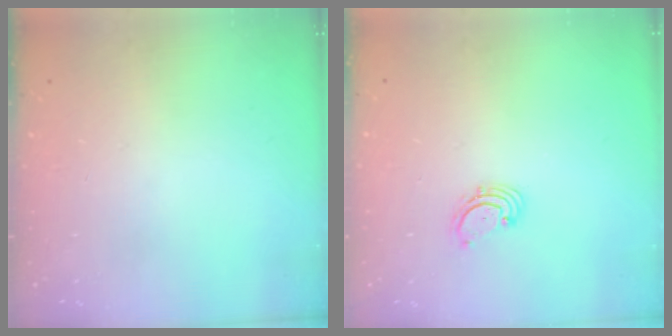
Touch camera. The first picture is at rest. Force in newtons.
{"total": 1.6, "press": 1.6, "slide": 0.2}